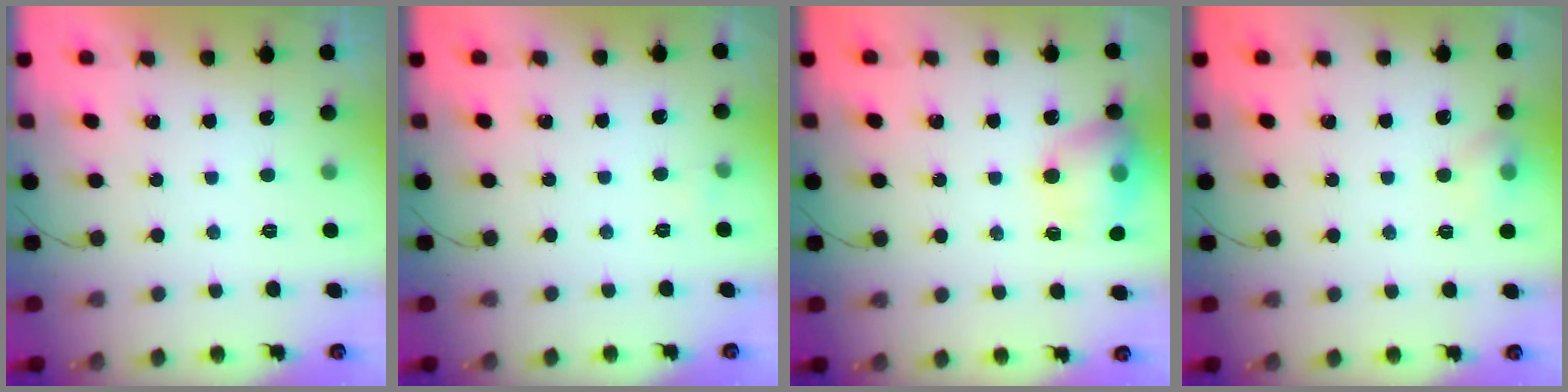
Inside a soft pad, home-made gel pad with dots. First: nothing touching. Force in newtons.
{"total": 2.5, "press": 2.3, "slide": 1.1}
{"total": 14.0, "press": 13.9, "slide": 1.8}
{"total": 6.3, "press": 6.2, "slide": 1.1}